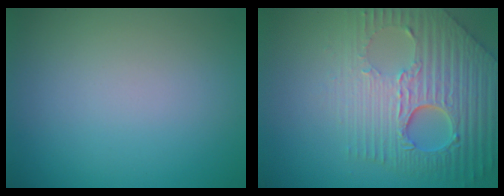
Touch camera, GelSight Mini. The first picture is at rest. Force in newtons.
{"total": 8.7, "press": 6.0, "slide": 6.3}